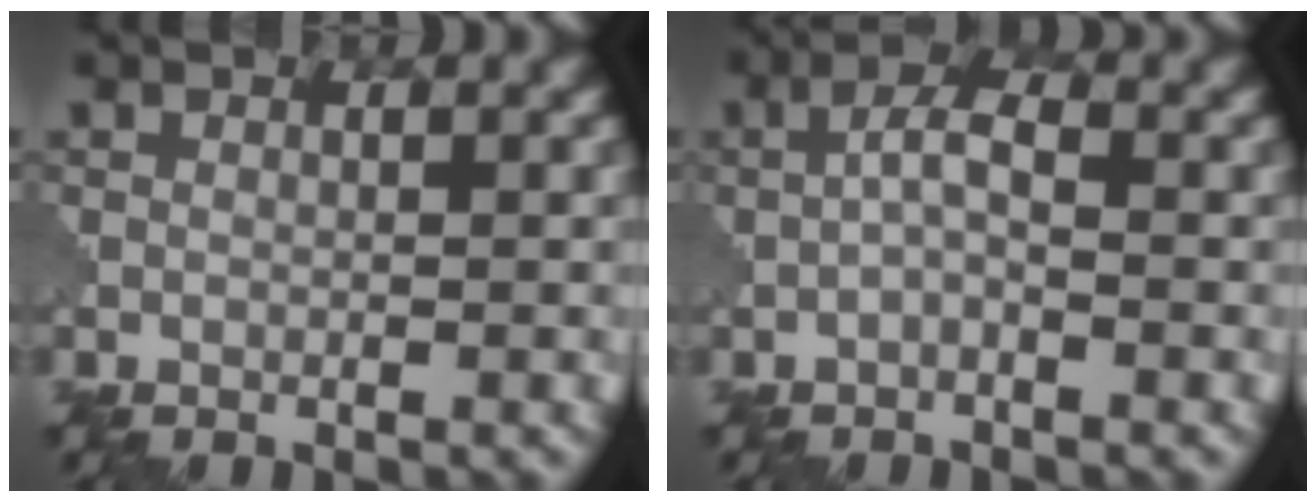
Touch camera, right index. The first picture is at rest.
{"total": 2.4, "force": [-0.5, 0.9, 2.2], "torque": [-0.045, 0.008, -0.013]}